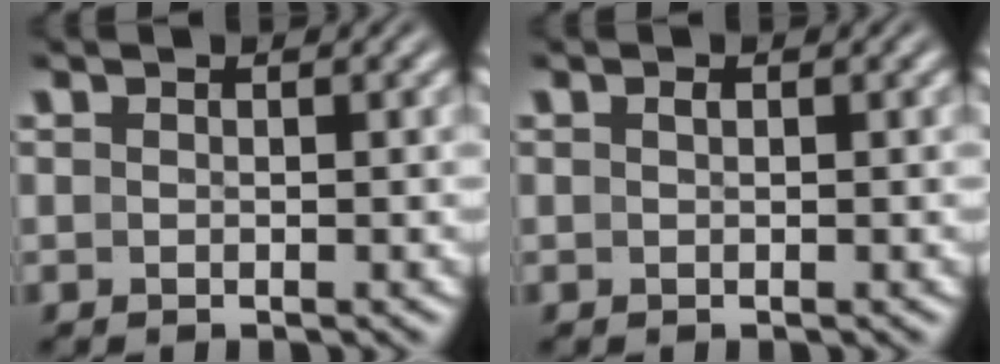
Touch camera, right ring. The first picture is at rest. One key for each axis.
{"total": 0.0}